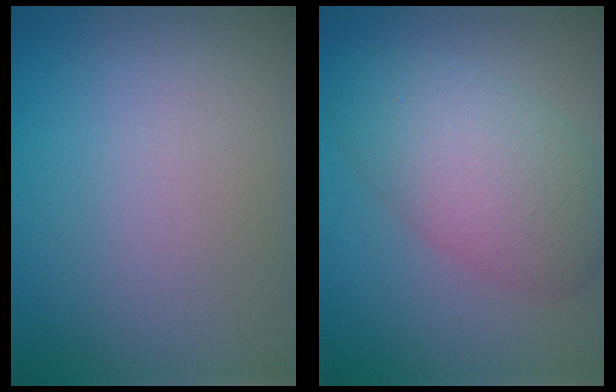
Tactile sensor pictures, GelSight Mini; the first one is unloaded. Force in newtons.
{"total": 6.3, "press": 6.3, "slide": 0.3}